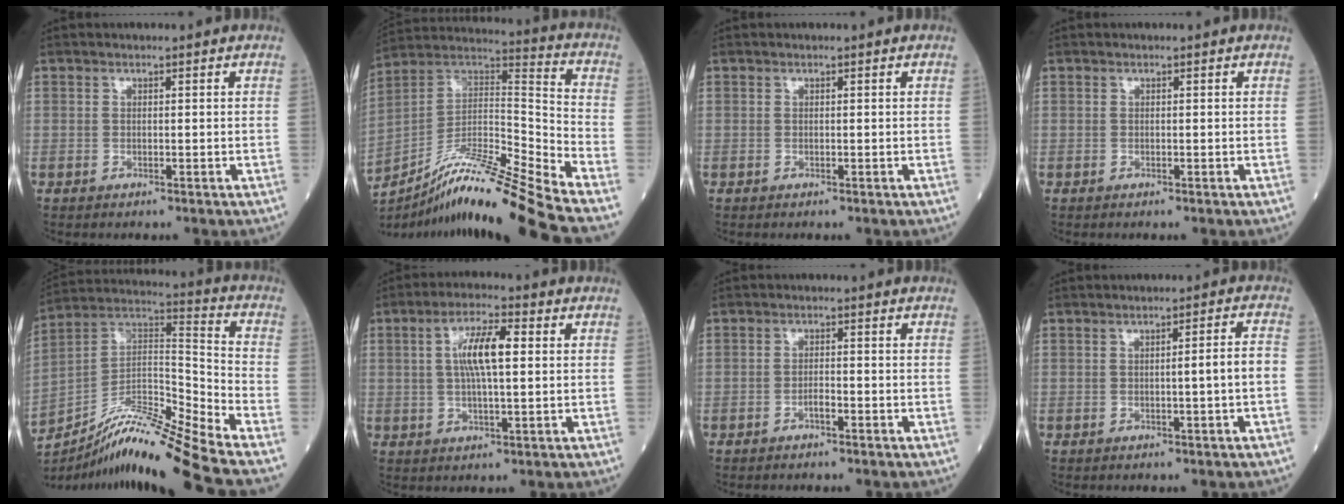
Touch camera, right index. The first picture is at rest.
{"total": 21.4, "force": [-17.5, -2.2, 12.1], "torque": [-0.227, -0.003, -0.318]}
{"total": 0.0}
{"total": 0.0}
{"total": 18.5, "force": [-15.7, -2.1, 9.6], "torque": [-0.189, 0.012, -0.288]}
{"total": 7.8, "force": [1.4, 1.6, 7.5], "torque": [-0.141, 0.014, 0.026]}
{"total": 1.5, "force": [-1.0, 0.3, 1.2], "torque": [-0.018, 0.003, -0.018]}
{"total": 3.5, "force": [-0.6, -0.4, 3.4], "torque": [-0.052, 0.007, -0.007]}